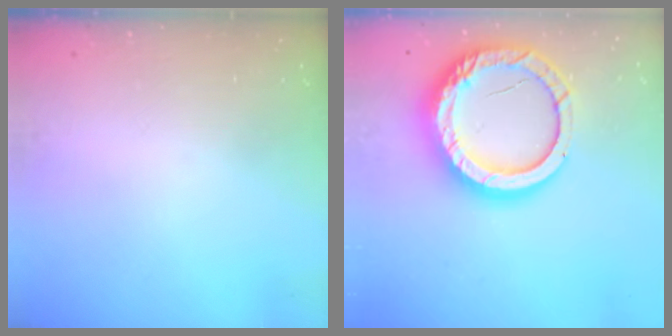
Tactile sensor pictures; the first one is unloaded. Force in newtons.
{"total": 20.9, "press": 20.8, "slide": 2.6}